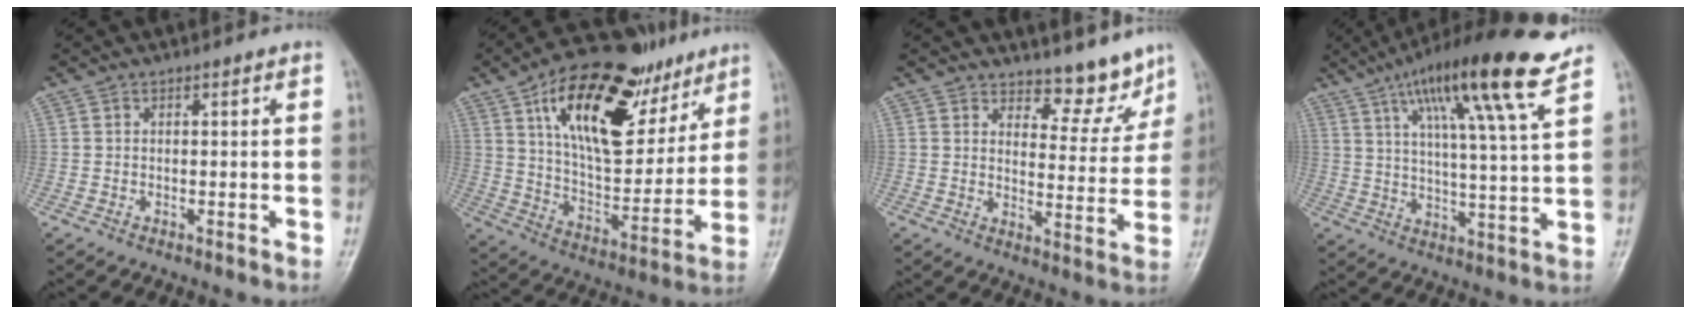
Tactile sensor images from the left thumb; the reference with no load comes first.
{"total": 26.4, "force": [13.1, 12.9, 18.9], "torque": [-0.260, -0.030, 0.218]}
{"total": 7.9, "force": [7.1, 3.1, 1.7], "torque": [0.010, -0.066, 0.099]}
{"total": 18.2, "force": [11.2, 1.5, 14.2], "torque": [-0.220, -0.042, 0.175]}